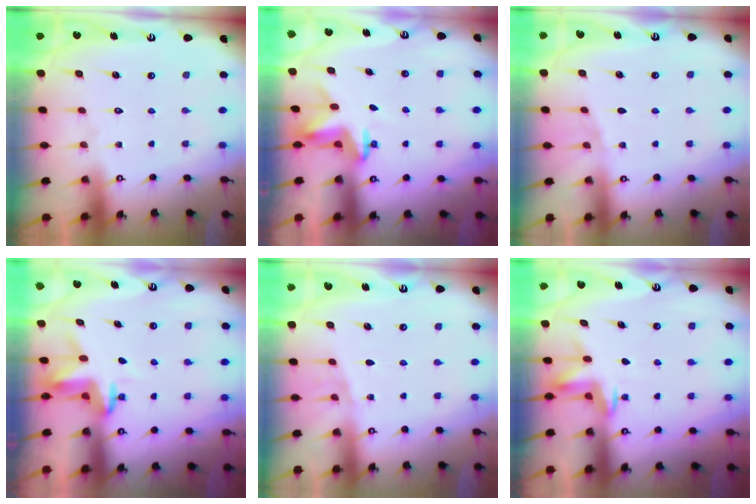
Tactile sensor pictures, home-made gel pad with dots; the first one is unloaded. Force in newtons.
{"total": 3.1, "press": 3.1, "slide": 0.2}
{"total": 4.4, "press": 3.6, "slide": 2.5}
{"total": 3.6, "press": 3.6, "slide": 0.2}
{"total": 5.1, "press": 4.3, "slide": 2.7}
{"total": 3.3, "press": 3.3, "slide": 0.4}